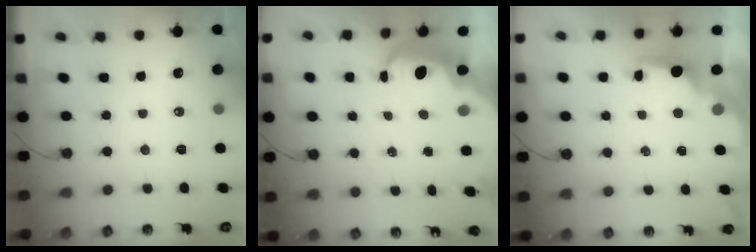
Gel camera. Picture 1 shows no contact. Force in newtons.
{"total": 9.0, "press": 9.0, "slide": 0.6}
{"total": 1.9, "press": 1.7, "slide": 0.8}